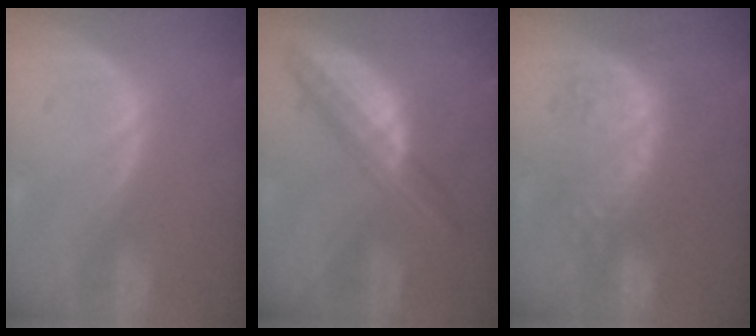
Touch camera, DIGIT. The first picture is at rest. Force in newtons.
{"total": 7.7, "press": 6.5, "slide": 4.1}
{"total": 8.9, "press": 8.7, "slide": 2.0}